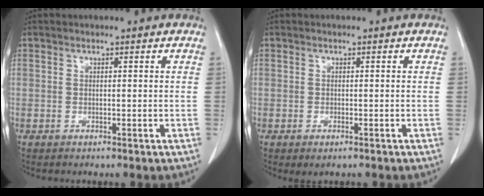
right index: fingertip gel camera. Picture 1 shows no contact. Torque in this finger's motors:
{"motor_torque": [0.24, -0.23, 0.12, 0.01]}